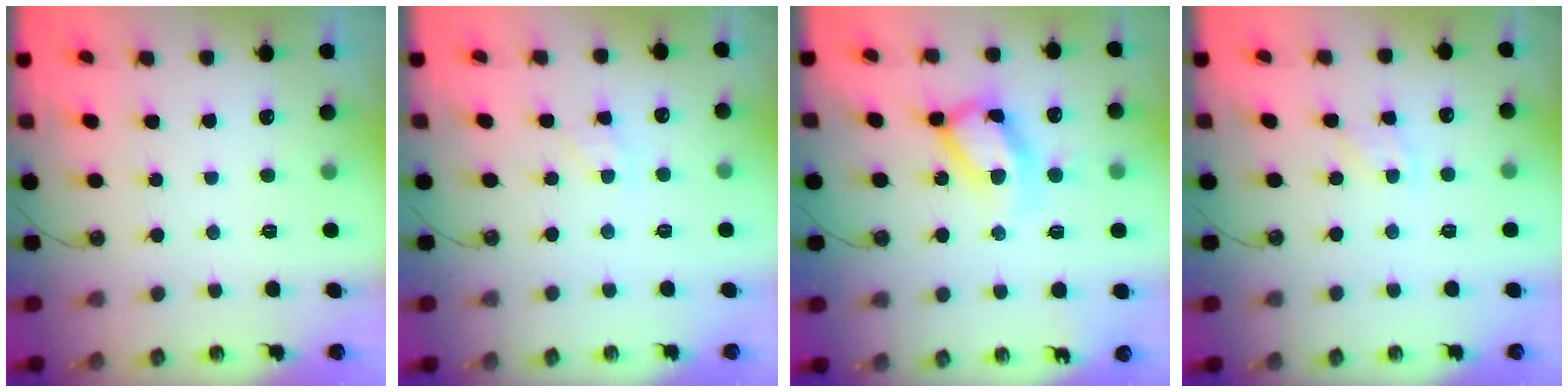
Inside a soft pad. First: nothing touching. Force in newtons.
{"total": 2.6, "press": 2.6, "slide": 0.4}
{"total": 14.9, "press": 14.8, "slide": 1.3}
{"total": 3.5, "press": 3.5, "slide": 0.5}